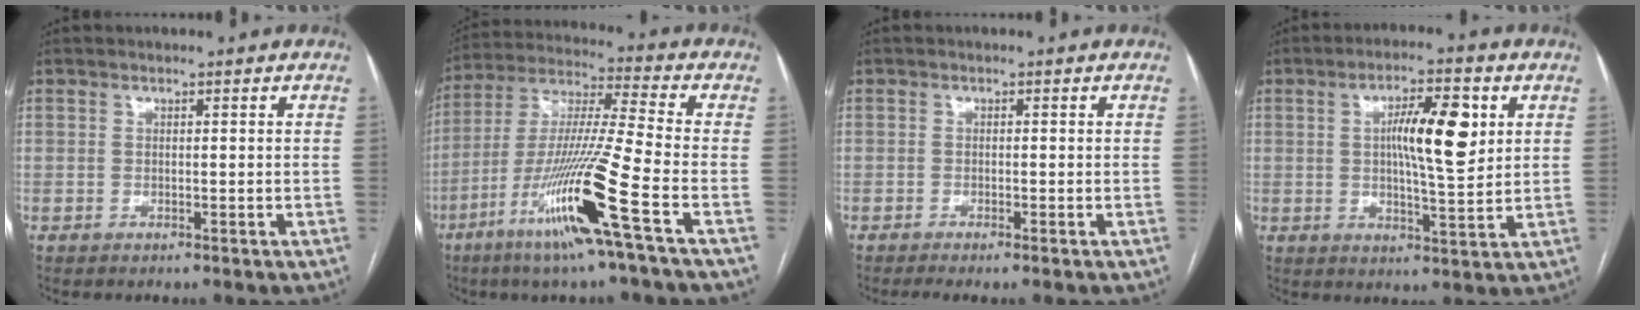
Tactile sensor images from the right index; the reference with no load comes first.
{"total": 17.2, "force": [-7.8, -1.5, 15.2], "torque": [-0.313, -0.029, -0.149]}
{"total": 2.3, "force": [-1.7, 0.1, 1.6], "torque": [-0.026, -0.004, -0.028]}
{"total": 9.7, "force": [2.3, 1.9, 9.2], "torque": [-0.156, 0.008, 0.038]}